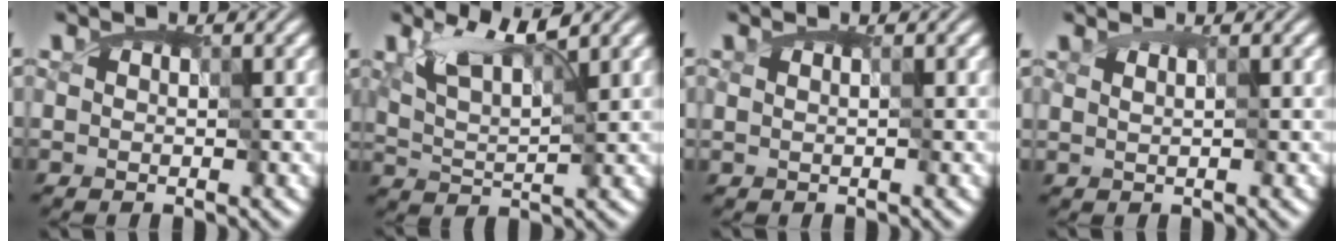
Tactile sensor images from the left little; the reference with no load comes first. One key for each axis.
{"total": 4.4, "fx": 1.8, "fy": 1.5, "fz": 3.7, "tx": -0.068, "ty": 0.005, "tz": 0.028}
{"total": 0.0}
{"total": 0.5, "fx": 0.2, "fy": 0.1, "fz": 0.5, "tx": -0.008, "ty": 0.010, "tz": -0.006}